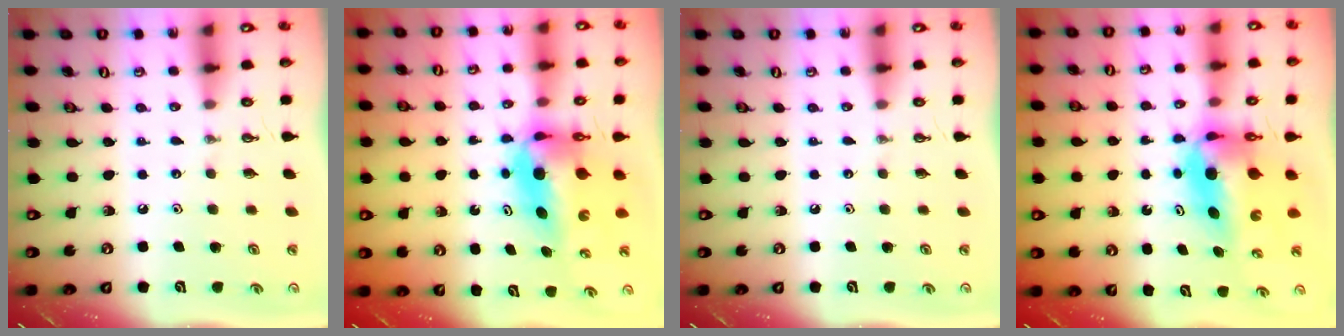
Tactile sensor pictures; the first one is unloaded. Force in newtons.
{"total": 10.1, "press": 7.5, "slide": 6.9}
{"total": 0.0}
{"total": 10.1, "press": 7.5, "slide": 6.9}